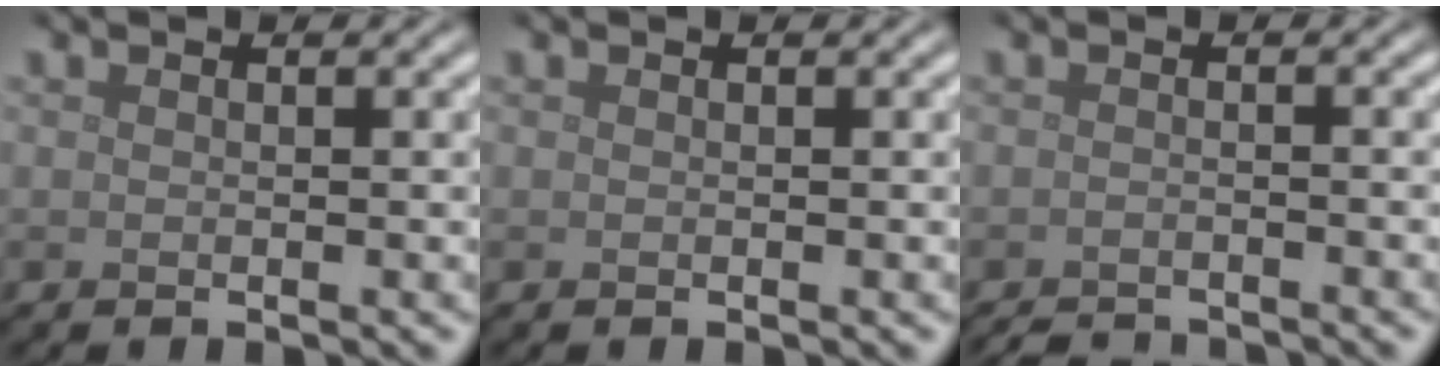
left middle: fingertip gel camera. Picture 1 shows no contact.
{"total": 0.0}
{"total": 3.0, "force": [-2.9, 0.4, 0.7], "torque": [-0.008, -0.006, -0.049]}